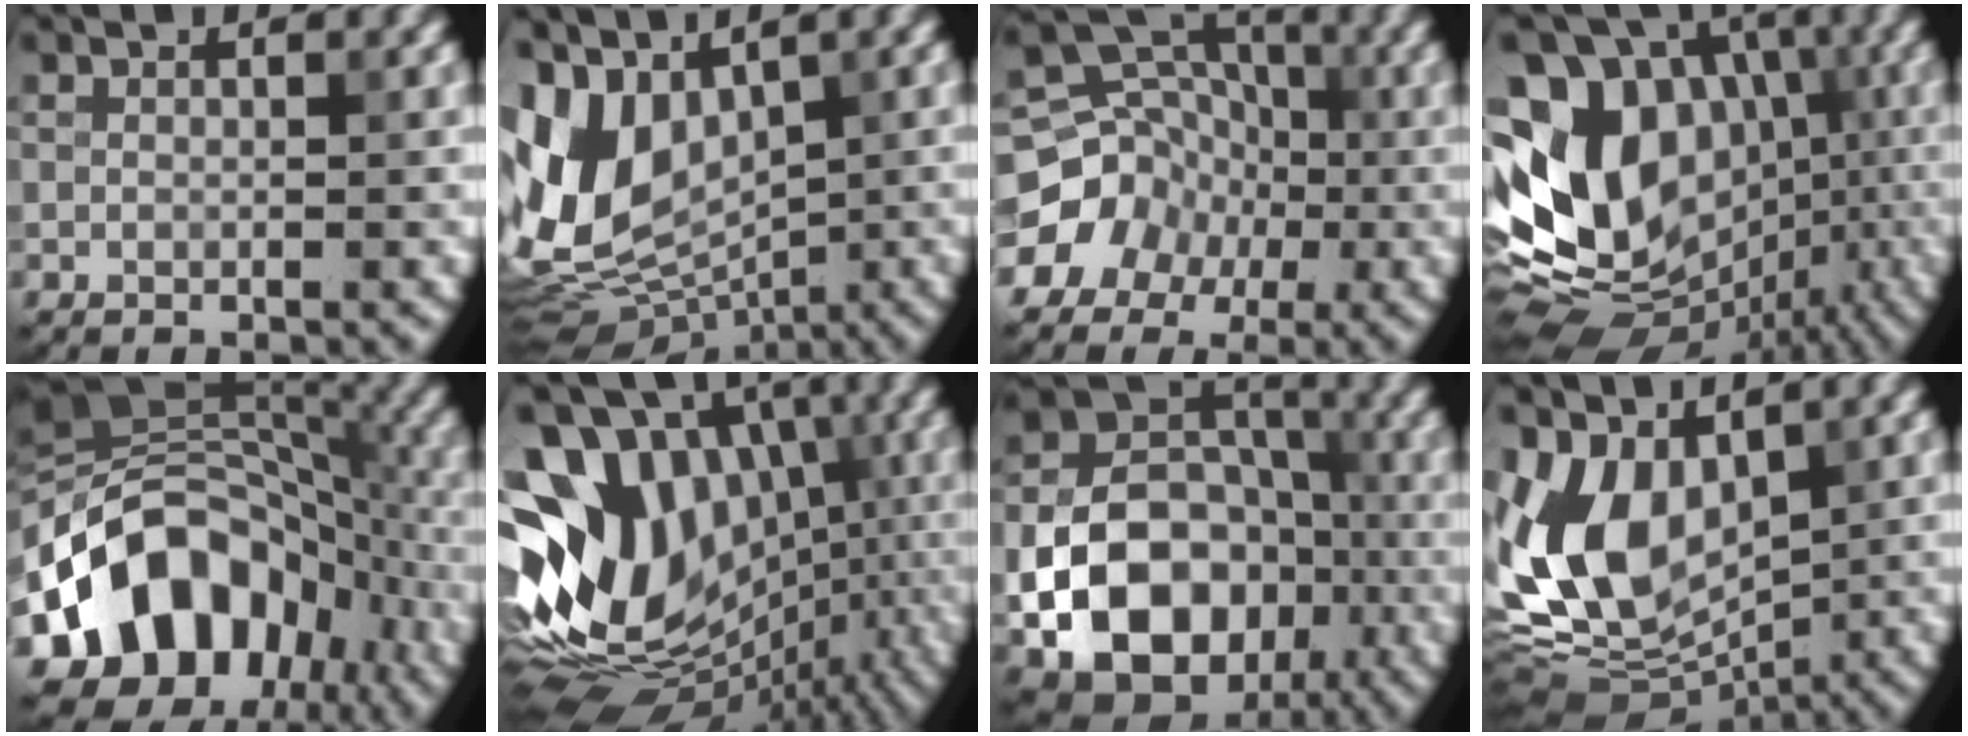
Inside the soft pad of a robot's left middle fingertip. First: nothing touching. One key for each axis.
{"total": 8.9, "fx": 1.3, "fy": 6.2, "fz": 6.2, "tx": -0.125, "ty": -0.007, "tz": 0.022}
{"total": 11.2, "fx": -3.6, "fy": 10.2, "fz": 3.0, "tx": -0.063, "ty": -0.012, "tz": -0.074}
{"total": 16.6, "fx": -0.5, "fy": 12.7, "fz": 10.7, "tx": -0.177, "ty": 0.010, "tz": 0.011}
{"total": 14.1, "fx": -5.7, "fy": 10.3, "fz": 7.8, "tx": -0.135, "ty": 0.011, "tz": -0.111}
{"total": 16.6, "fx": -0.2, "fy": 12.4, "fz": 11.0, "tx": -0.178, "ty": 0.016, "tz": 0.014}
{"total": 13.7, "fx": -4.5, "fy": 10.2, "fz": 7.9, "tx": -0.150, "ty": -0.025, "tz": -0.079}
{"total": 10.0, "fx": 0.4, "fy": 7.0, "fz": 7.2, "tx": -0.146, "ty": -0.016, "tz": 0.002}